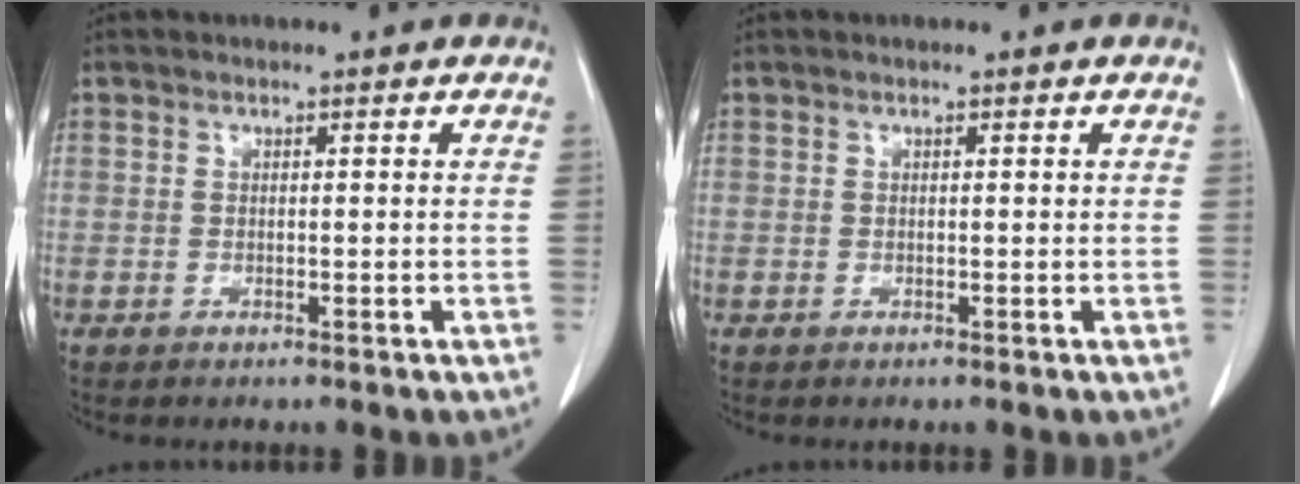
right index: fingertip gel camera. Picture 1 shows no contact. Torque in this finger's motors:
{"motor_torque": [-0.02, 0.07, 0.03, 0.01]}